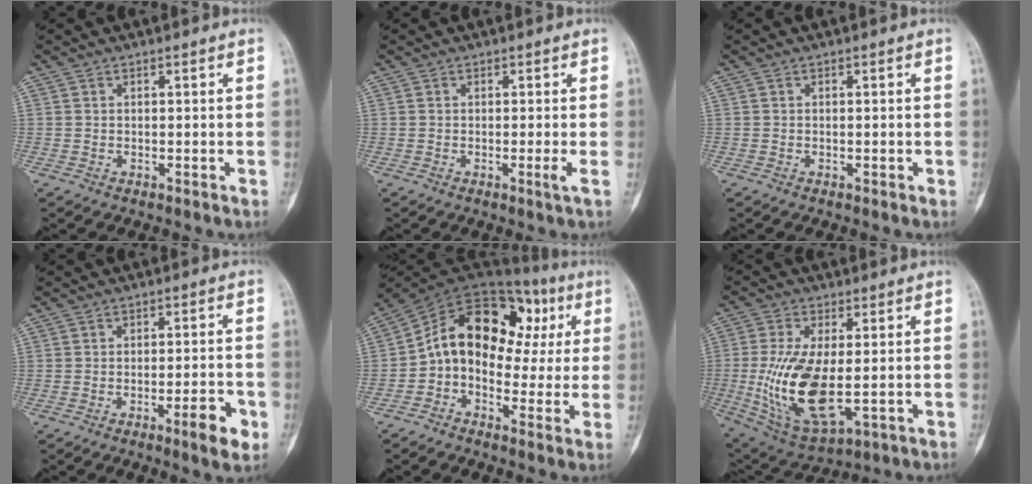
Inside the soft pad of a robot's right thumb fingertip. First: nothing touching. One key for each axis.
{"total": 1.2, "fx": -0.2, "fy": -0.3, "fz": 1.2, "tx": -0.016, "ty": -0.004, "tz": -0.006}
{"total": 0.0}
{"total": 6.3, "fx": -2.8, "fy": 1.4, "fz": 5.4, "tx": -0.067, "ty": 0.011, "tz": -0.039}
{"total": 19.2, "fx": 2.5, "fy": 13.4, "fz": 13.5, "tx": -0.164, "ty": 0.059, "tz": 0.033}
{"total": 16.6, "fx": -1.1, "fy": 7.8, "fz": 14.5, "tx": -0.286, "ty": -0.014, "tz": -0.001}